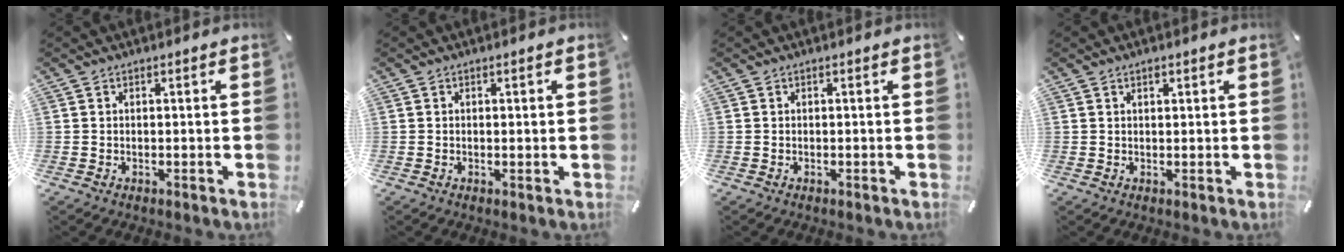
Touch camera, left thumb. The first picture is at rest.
{"total": 0.7, "force": [0.1, 0.2, 0.7], "torque": [-0.013, 0.001, 0.002]}
{"total": 0.0}
{"total": 0.8, "force": [0.6, 0.4, 0.4], "torque": [-0.008, 0.002, 0.010]}